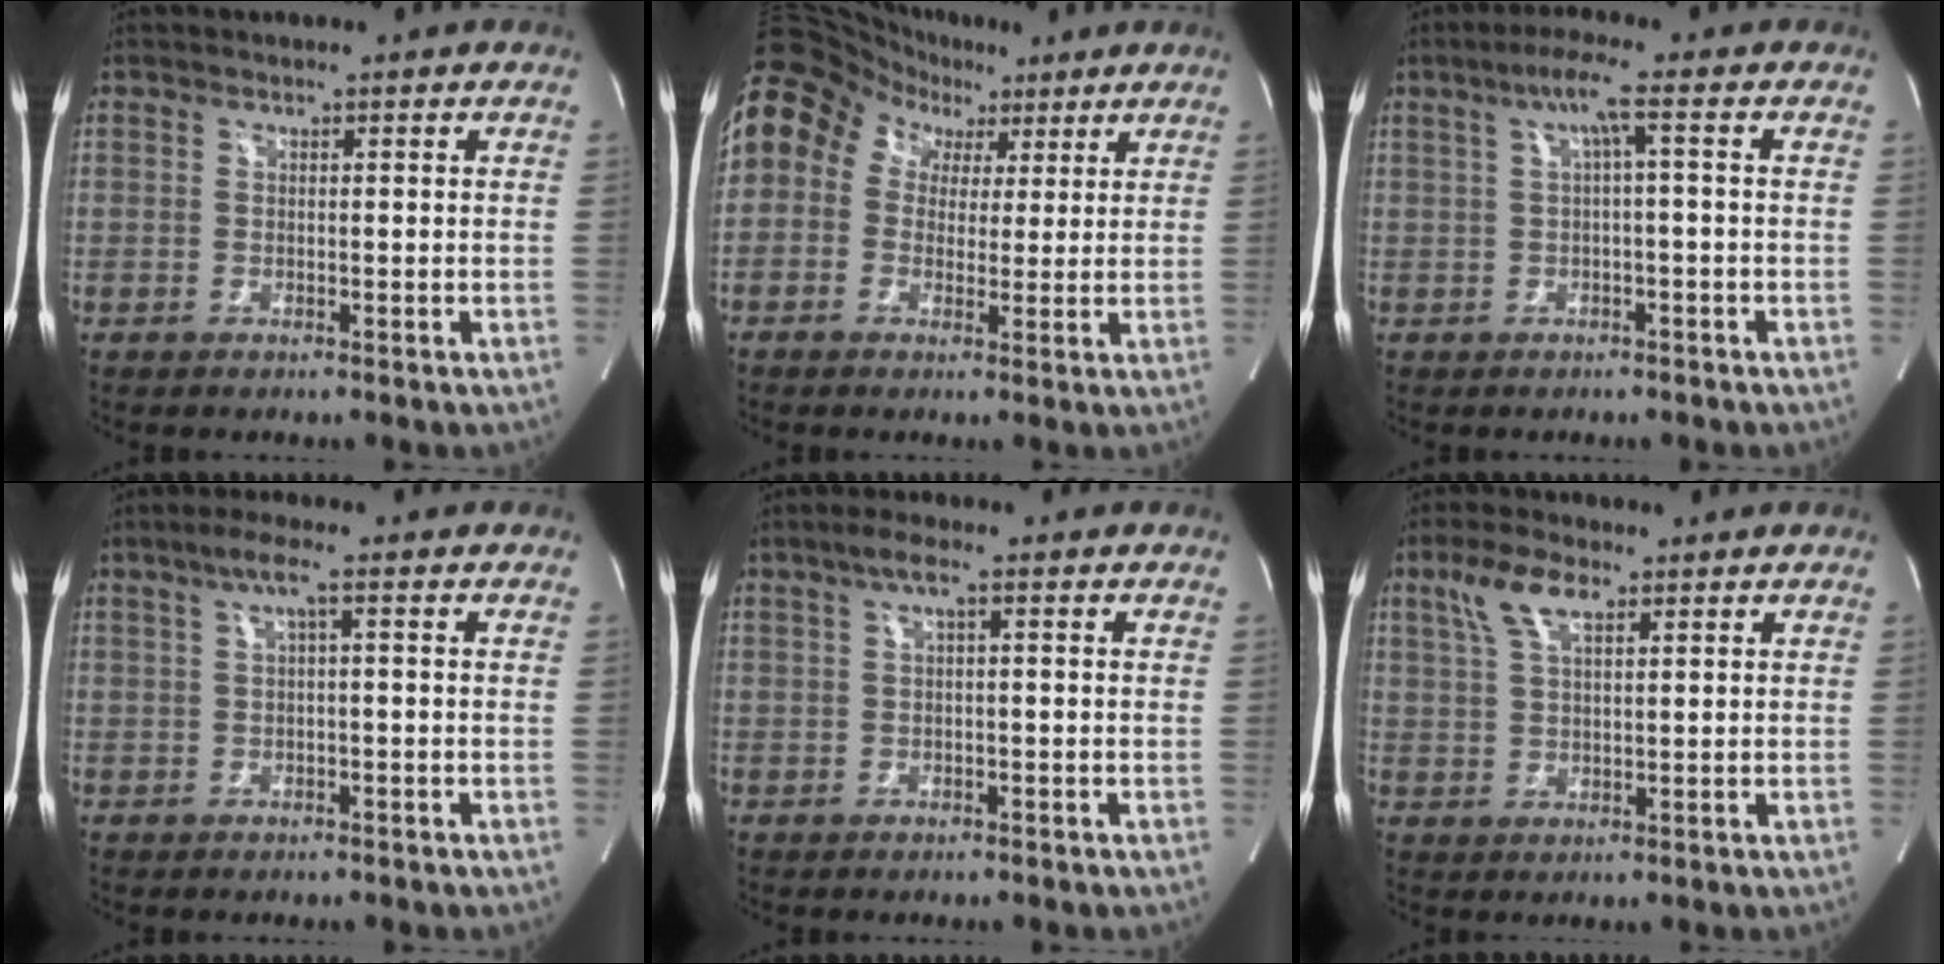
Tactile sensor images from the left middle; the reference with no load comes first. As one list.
[{"total": 12.1, "force": [5.1, 9.6, 5.4], "torque": [-0.102, 0.074, 0.084]}, {"total": 3.9, "force": [0.7, -0.5, 3.8], "torque": [-0.071, 0.015, 0.017]}, {"total": 2.8, "force": [0.9, -0.2, 2.6], "torque": [-0.054, 0.014, 0.019]}, {"total": 2.3, "force": [0.9, 0.1, 2.2], "torque": [-0.045, 0.013, 0.017]}, {"total": 5.7, "force": [3.2, 1.8, 4.4], "torque": [-0.100, 0.017, 0.066]}]